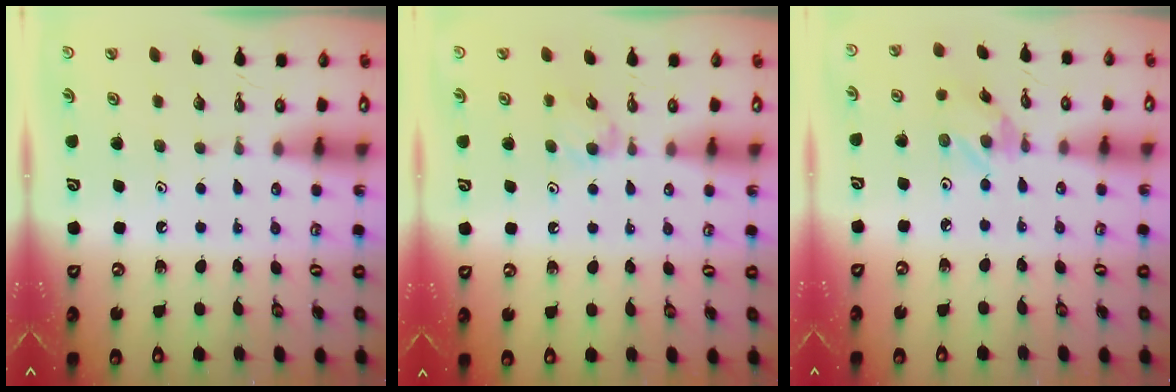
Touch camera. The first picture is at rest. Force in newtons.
{"total": 6.1, "press": 6.0, "slide": 0.6}
{"total": 1.8, "press": 1.8, "slide": 0.2}